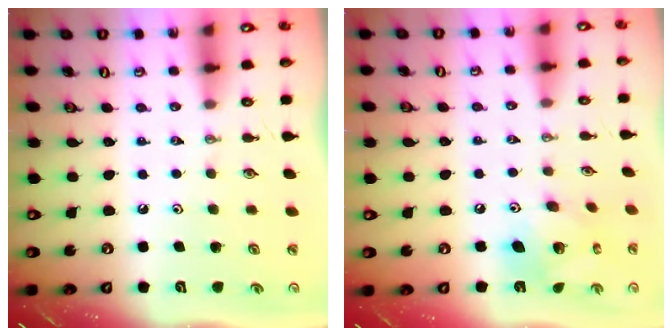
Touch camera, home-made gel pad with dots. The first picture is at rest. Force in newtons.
{"total": 12.3, "press": 12.2, "slide": 1.1}